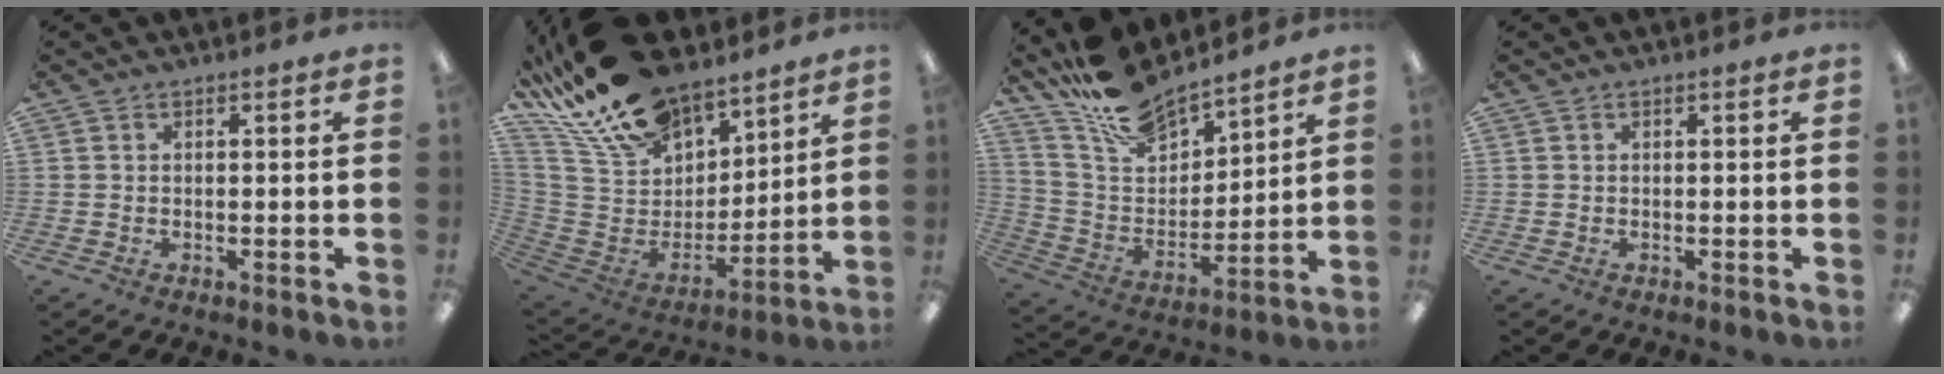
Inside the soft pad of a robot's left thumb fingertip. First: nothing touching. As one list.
[{"total": 22.6, "force": [18.4, 10.1, 8.5], "torque": [-0.183, -0.112, 0.342]}, {"total": 14.6, "force": [13.3, 4.4, 4.2], "torque": [-0.117, -0.094, 0.246]}, {"total": 0.0}]